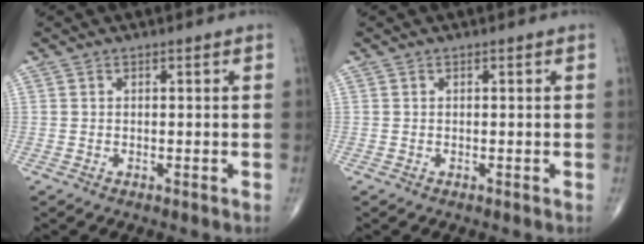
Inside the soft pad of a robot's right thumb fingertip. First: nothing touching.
{"total": 0.0}